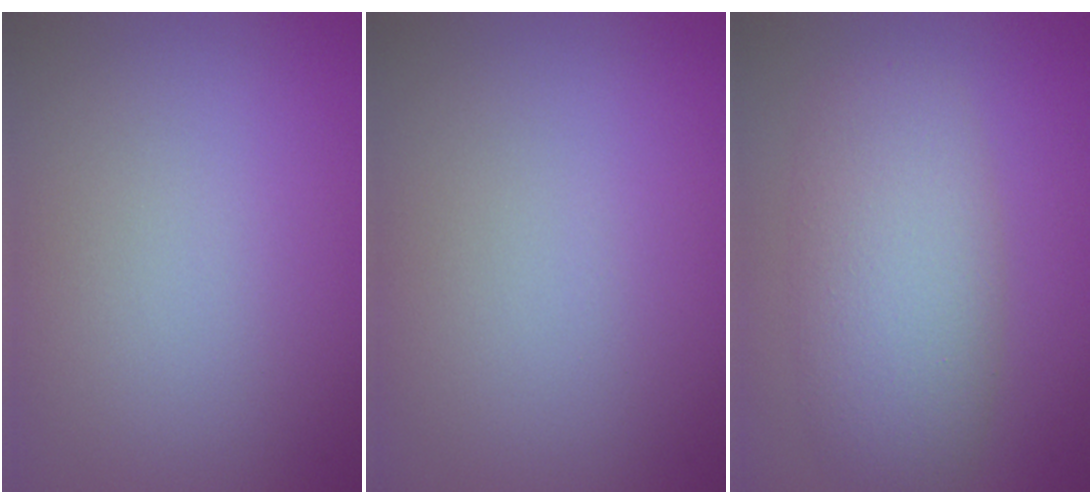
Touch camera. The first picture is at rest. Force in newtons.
{"total": 0.0}
{"total": 6.4, "press": 6.4, "slide": 0.2}